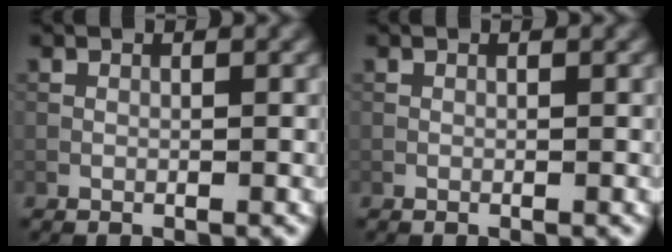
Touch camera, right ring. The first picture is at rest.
{"total": 0.0}